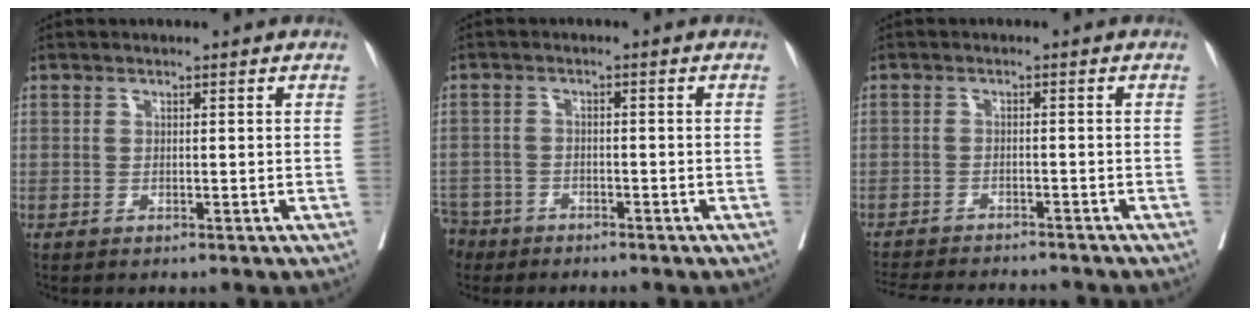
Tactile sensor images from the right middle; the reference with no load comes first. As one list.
[{"total": 6.2, "force": [-5.0, 3.6, 0.6], "torque": [-0.020, -0.005, -0.095]}, {"total": 12.9, "force": [-11.9, 2.1, 4.5], "torque": [-0.083, -0.012, -0.163]}]